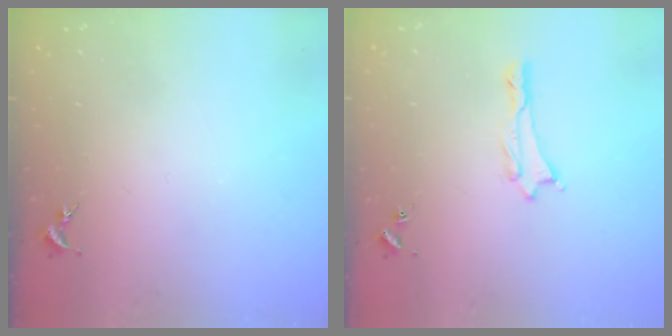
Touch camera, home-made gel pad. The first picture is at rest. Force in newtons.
{"total": 0.6, "press": 0.5, "slide": 0.2}